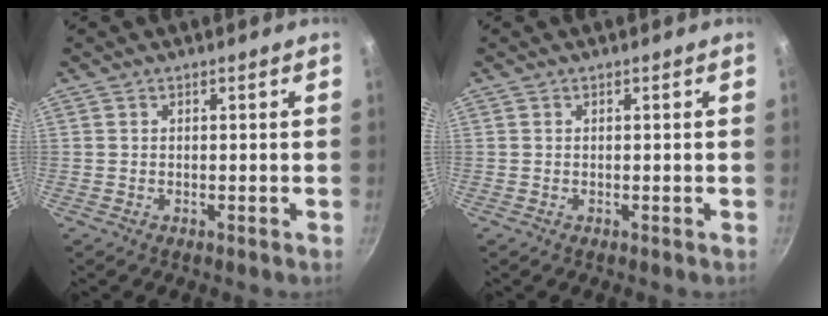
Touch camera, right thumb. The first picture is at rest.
{"total": 0.0}